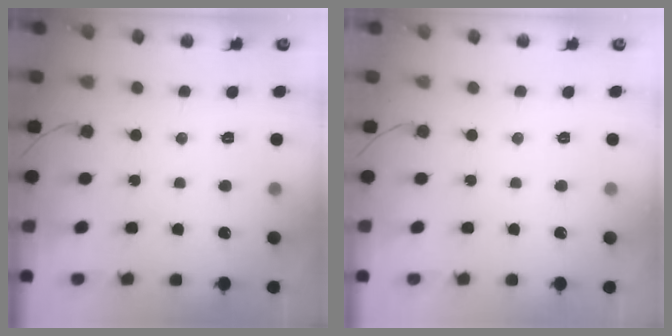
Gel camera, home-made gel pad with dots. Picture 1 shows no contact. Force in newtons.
{"total": 0.0}